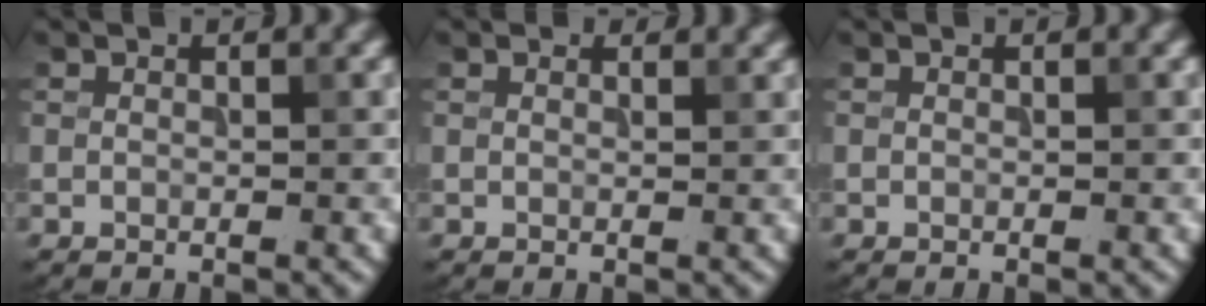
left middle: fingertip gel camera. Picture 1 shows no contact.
{"total": 1.1, "force": [1.0, 0.3, 0.2], "torque": [-0.006, -0.003, 0.009]}
{"total": 0.0}